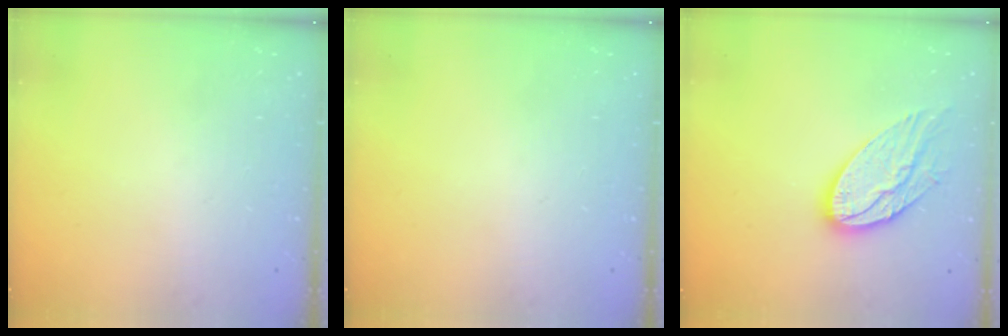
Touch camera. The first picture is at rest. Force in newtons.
{"total": 0.0}
{"total": 15.6, "press": 15.6, "slide": 1.2}